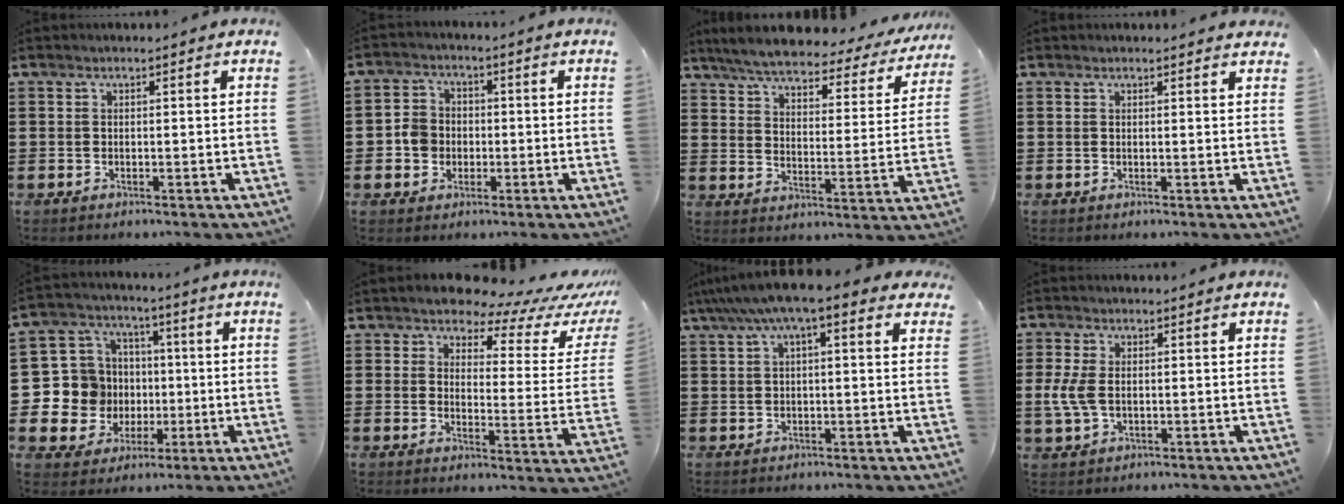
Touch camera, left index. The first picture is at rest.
{"total": 4.5, "force": [-0.8, 4.3, 1.3], "torque": [-0.038, 0.013, -0.017]}
{"total": 5.5, "force": [5.1, 0.6, 2.0], "torque": [-0.067, -0.033, 0.083]}
{"total": 1.1, "force": [1.1, 0.0, 0.3], "torque": [-0.008, -0.001, 0.021]}
{"total": 10.1, "force": [-0.2, 10.0, 1.6], "torque": [-0.102, -0.004, 0.003]}
{"total": 6.8, "force": [6.2, 2.1, 2.2], "torque": [-0.055, -0.044, 0.103]}
{"total": 6.5, "force": [3.9, 1.4, 5.0], "torque": [-0.107, 0.003, 0.065]}
{"total": 4.7, "force": [-0.1, 2.9, 3.7], "torque": [-0.102, -0.002, -0.010]}